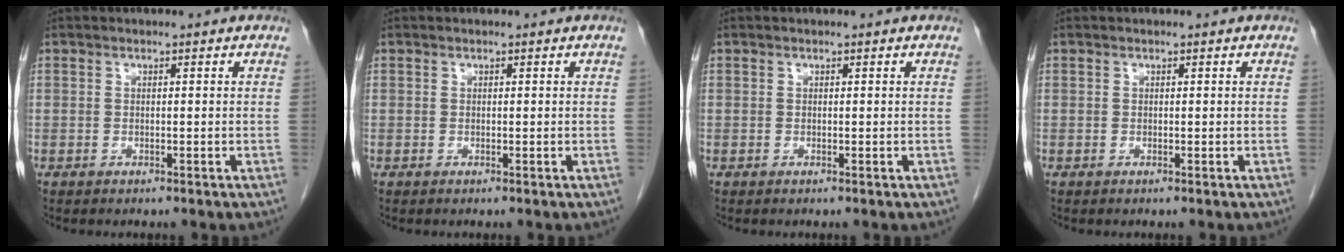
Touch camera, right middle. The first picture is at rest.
{"total": 0.0}
{"total": 0.0}
{"total": 0.0}